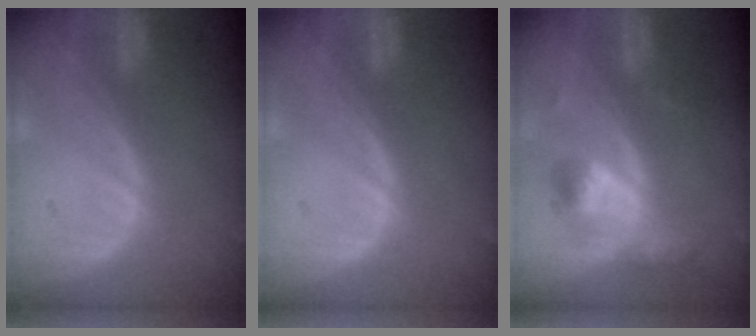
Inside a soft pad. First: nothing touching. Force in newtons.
{"total": 0.0}
{"total": 5.1, "press": 4.8, "slide": 1.7}